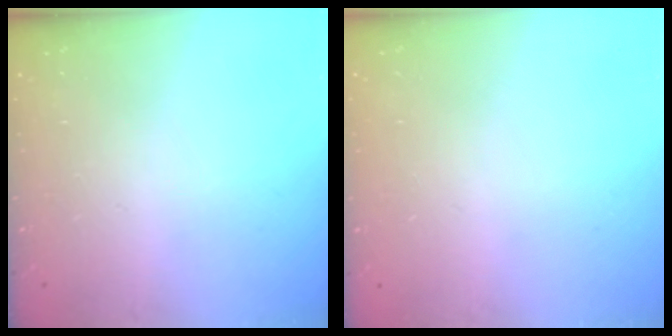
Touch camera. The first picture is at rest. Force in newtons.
{"total": 0.0}